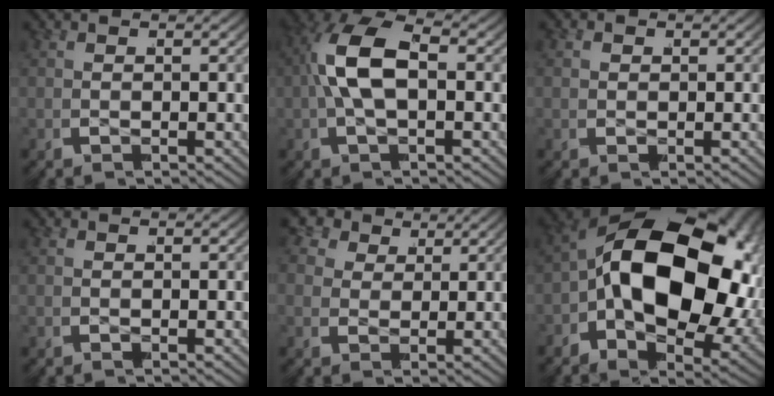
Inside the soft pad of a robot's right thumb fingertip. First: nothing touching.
{"total": 7.2, "force": [0.4, 4.0, 6.0], "torque": [-0.125, 0.005, 0.002]}
{"total": 1.1, "force": [0.0, 1.0, 0.4], "torque": [-0.009, -0.007, 0.004]}
{"total": 0.5, "force": [-0.3, 0.4, 0.2], "torque": [-0.004, -0.003, -0.004]}
{"total": 5.3, "force": [1.9, 4.3, 2.5], "torque": [-0.051, -0.007, 0.027]}
{"total": 24.0, "force": [-0.6, 14.7, 19.0], "torque": [-0.319, -0.036, -0.003]}